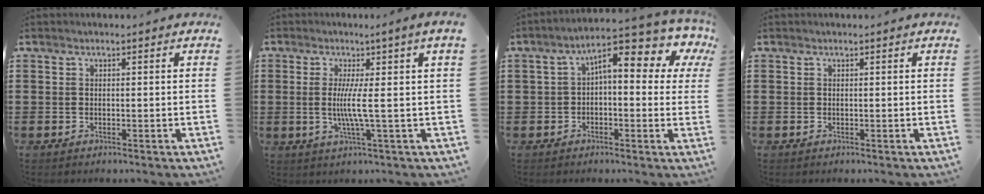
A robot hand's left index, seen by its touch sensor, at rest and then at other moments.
{"total": 6.3, "force": [0.3, -1.2, 6.2], "torque": [-0.115, -0.010, -0.003]}
{"total": 8.6, "force": [3.6, 3.5, 6.9], "torque": [-0.120, -0.023, 0.050]}
{"total": 0.0}